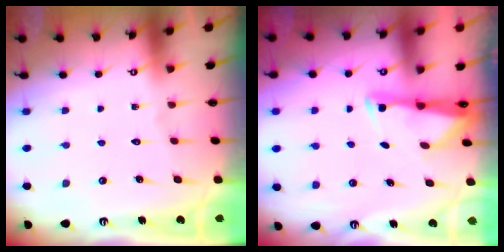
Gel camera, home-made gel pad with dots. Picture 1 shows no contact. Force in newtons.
{"total": 2.6, "press": 2.6, "slide": 0.4}